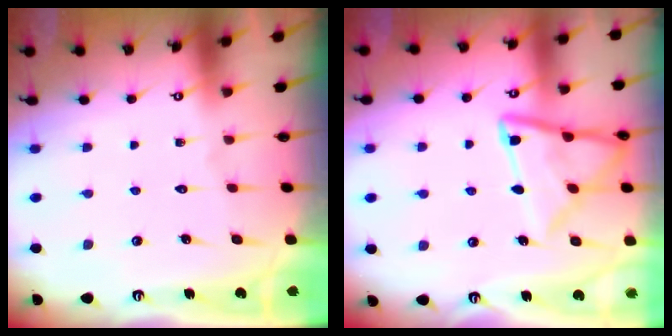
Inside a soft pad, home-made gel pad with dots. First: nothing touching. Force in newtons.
{"total": 14.4, "press": 14.3, "slide": 1.3}